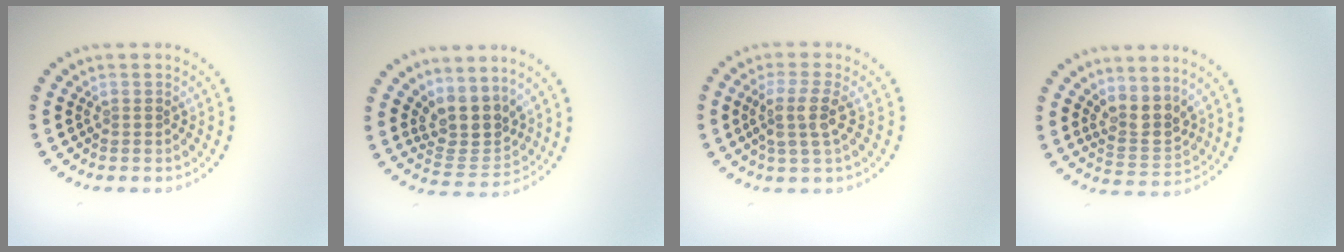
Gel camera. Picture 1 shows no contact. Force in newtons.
{"total": 4.0, "press": 3.2, "slide": 2.4}
{"total": 3.0, "press": 2.4, "slide": 1.7}
{"total": 3.2, "press": 2.7, "slide": 1.7}